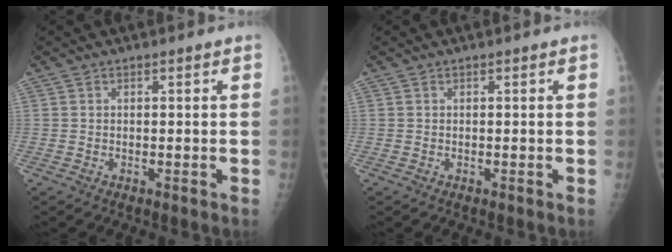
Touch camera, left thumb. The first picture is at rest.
{"total": 0.0}